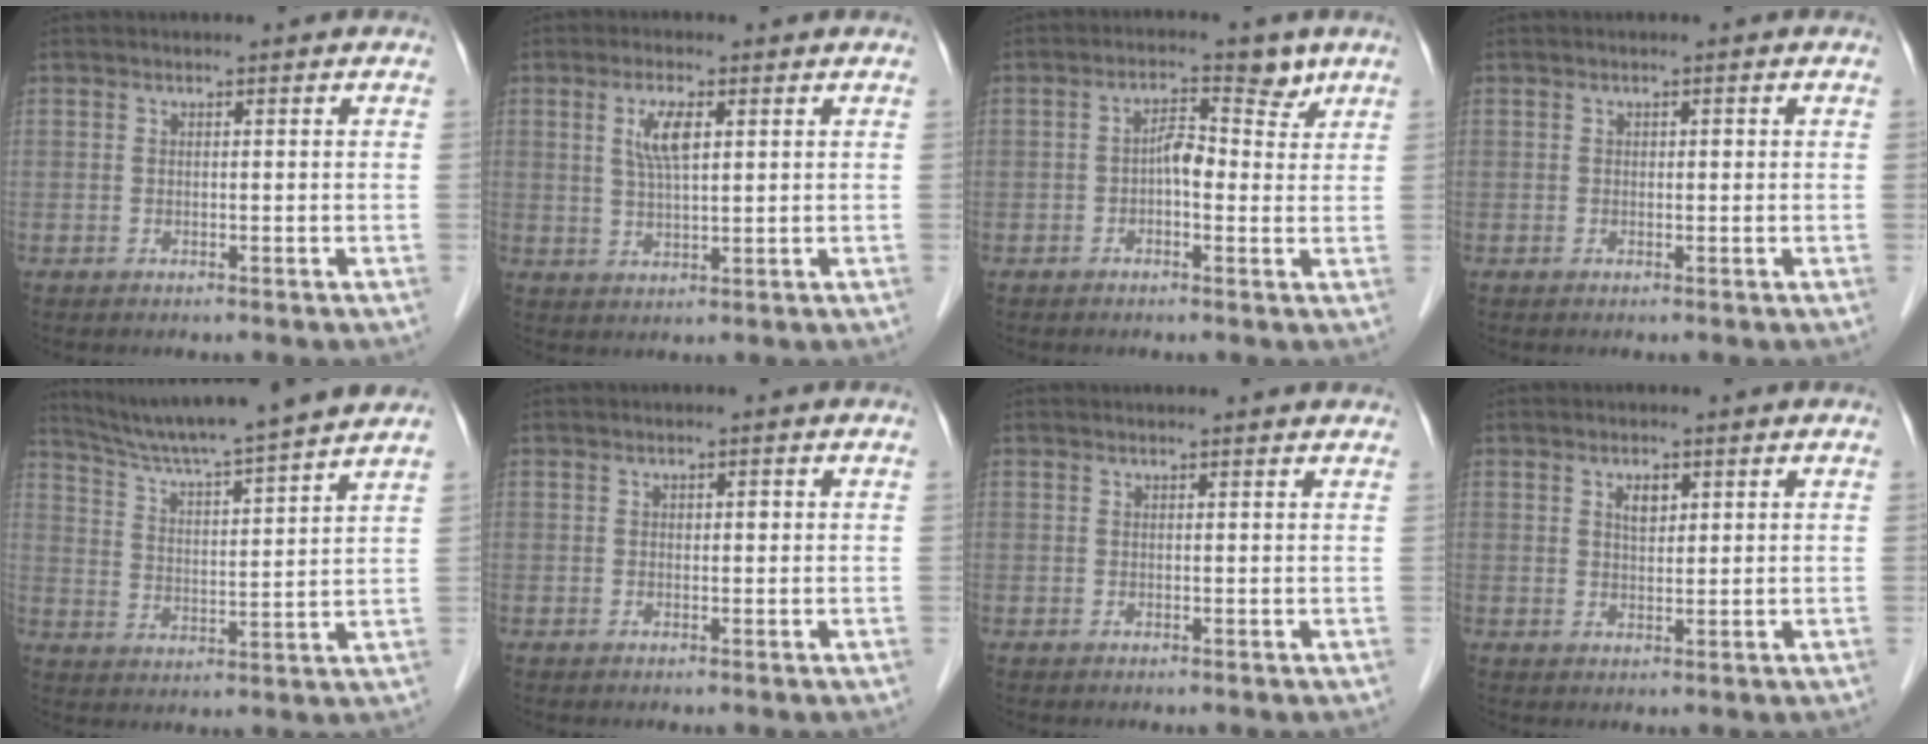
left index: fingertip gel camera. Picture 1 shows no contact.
{"total": 4.7, "force": [1.6, 1.2, 4.2], "torque": [-0.088, 0.004, 0.034]}
{"total": 4.4, "force": [1.1, 2.4, 3.5], "torque": [-0.059, 0.025, 0.015]}
{"total": 0.7, "force": [0.1, 0.4, 0.5], "torque": [-0.007, 0.003, 0.000]}
{"total": 15.8, "force": [14.1, -1.3, 6.8], "torque": [-0.121, 0.002, 0.213]}
{"total": 1.0, "force": [0.2, 0.6, 0.8], "torque": [-0.011, 0.004, 0.002]}
{"total": 3.2, "force": [3.1, 0.3, 0.8], "torque": [-0.013, 0.012, 0.027]}
{"total": 2.3, "force": [1.1, 1.1, 1.7], "torque": [-0.031, 0.004, 0.022]}